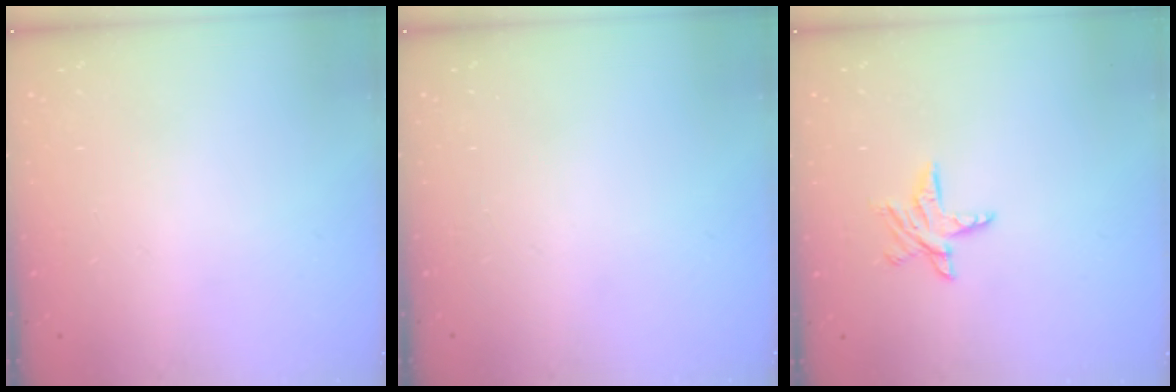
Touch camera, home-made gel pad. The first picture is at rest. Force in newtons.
{"total": 0.0}
{"total": 7.3, "press": 7.2, "slide": 0.5}